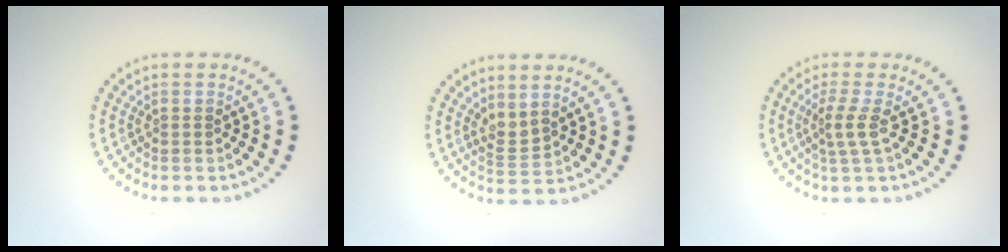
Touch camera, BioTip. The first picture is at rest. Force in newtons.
{"total": 1.7, "press": 1.3, "slide": 1.1}
{"total": 2.2, "press": 1.6, "slide": 1.5}